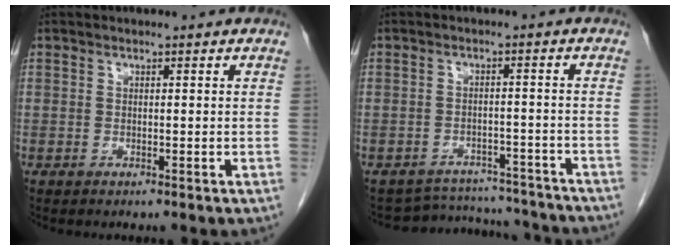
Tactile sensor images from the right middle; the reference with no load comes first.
{"total": 10.6, "force": [-10.3, 2.4, 0.0], "torque": [0.007, 0.025, -0.125]}